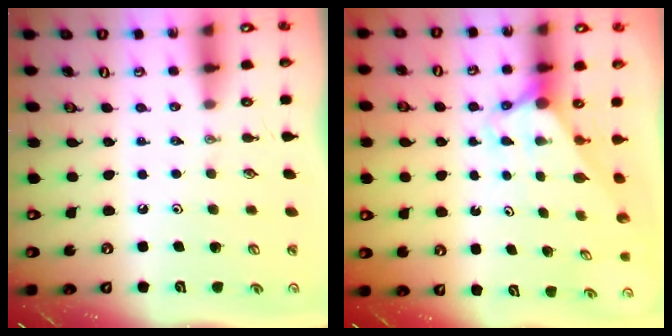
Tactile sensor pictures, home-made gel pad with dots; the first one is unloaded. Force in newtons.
{"total": 2.9, "press": 2.9, "slide": 0.0}